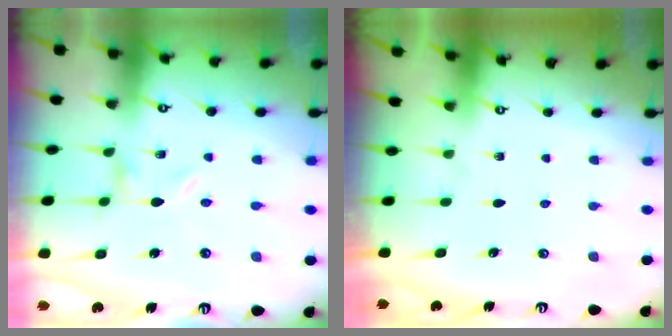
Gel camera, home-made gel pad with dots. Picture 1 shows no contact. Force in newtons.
{"total": 0.0}